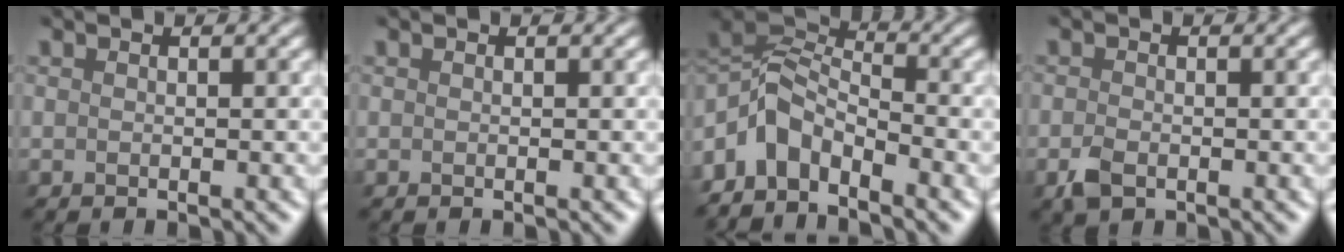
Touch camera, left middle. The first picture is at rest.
{"total": 0.0}
{"total": 5.1, "force": [-3.2, 2.9, 2.7], "torque": [-0.055, 0.007, -0.076]}
{"total": 1.4, "force": [-0.8, 0.9, 0.7], "torque": [-0.025, -0.005, -0.021]}